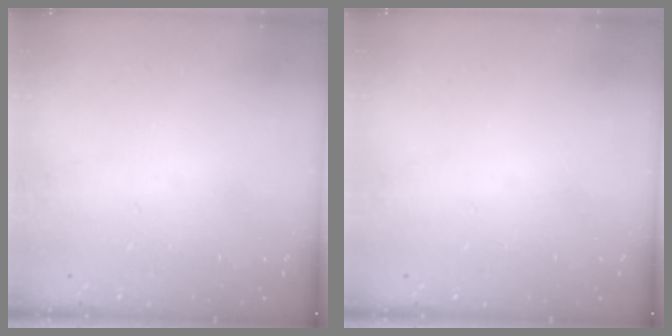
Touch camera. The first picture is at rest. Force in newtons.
{"total": 0.0}